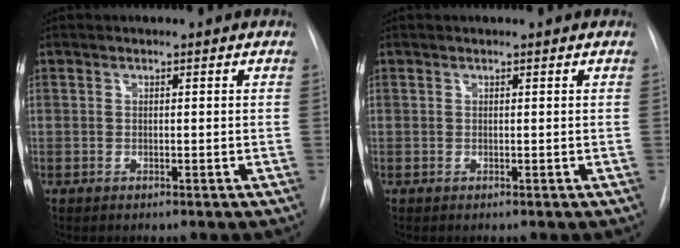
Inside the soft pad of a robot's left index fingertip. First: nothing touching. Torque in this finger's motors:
{"motor_torque": [0.18, -0.16, 0.03, 0.01]}